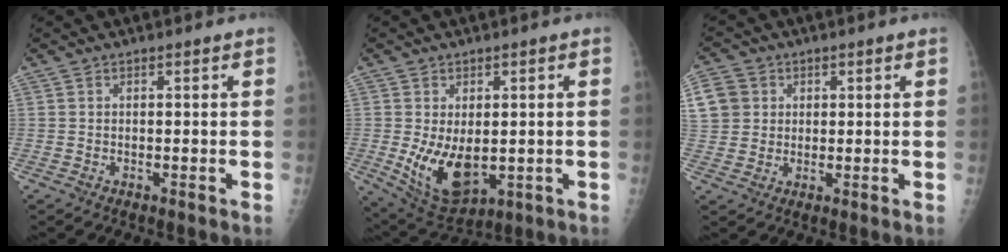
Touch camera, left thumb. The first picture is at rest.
{"total": 10.5, "force": [-1.1, 6.2, 8.5], "torque": [-0.133, -0.016, 0.004]}
{"total": 10.1, "force": [2.7, 9.0, 3.7], "torque": [-0.084, 0.011, 0.055]}